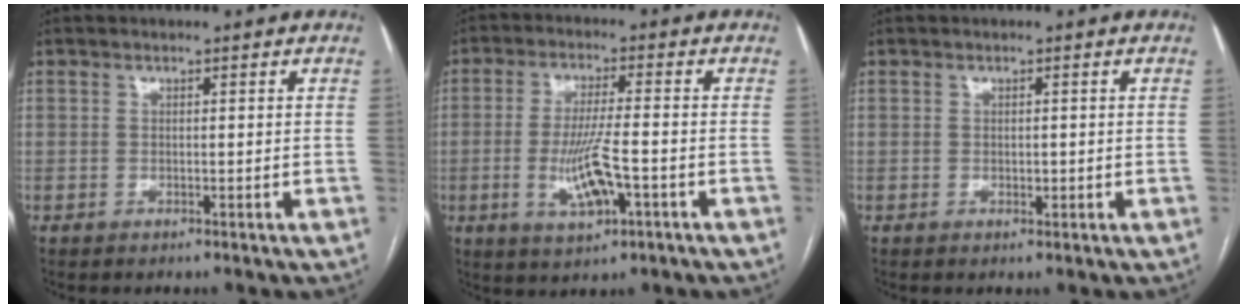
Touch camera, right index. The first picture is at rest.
{"total": 8.2, "force": [-2.4, 1.4, 7.8], "torque": [-0.151, -0.008, -0.039]}
{"total": 1.0, "force": [-0.1, 0.7, 0.7], "torque": [-0.007, 0.000, 0.001]}